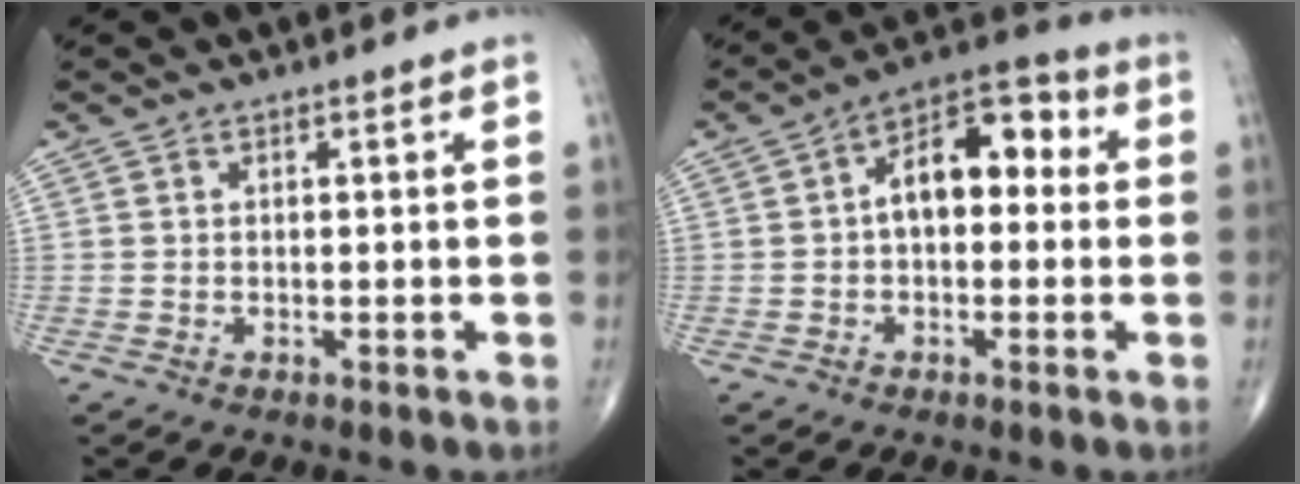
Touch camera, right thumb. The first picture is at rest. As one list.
[{"total": 11.1, "force": [0.9, 6.5, 8.9], "torque": [-0.113, 0.038, -0.001]}]